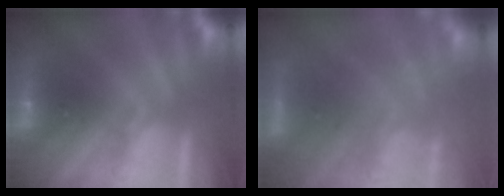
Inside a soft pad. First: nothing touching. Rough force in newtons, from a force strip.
{"total": 10.2}